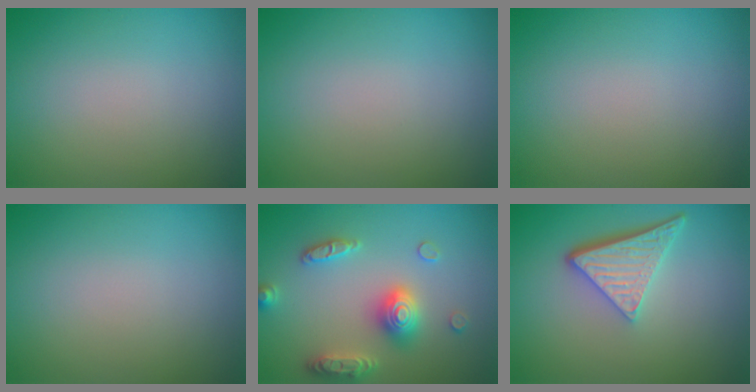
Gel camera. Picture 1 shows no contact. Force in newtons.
{"total": 0.0}
{"total": 0.0}
{"total": 0.0}
{"total": 4.9, "press": 4.8, "slide": 0.8}
{"total": 4.9, "press": 3.5, "slide": 3.5}